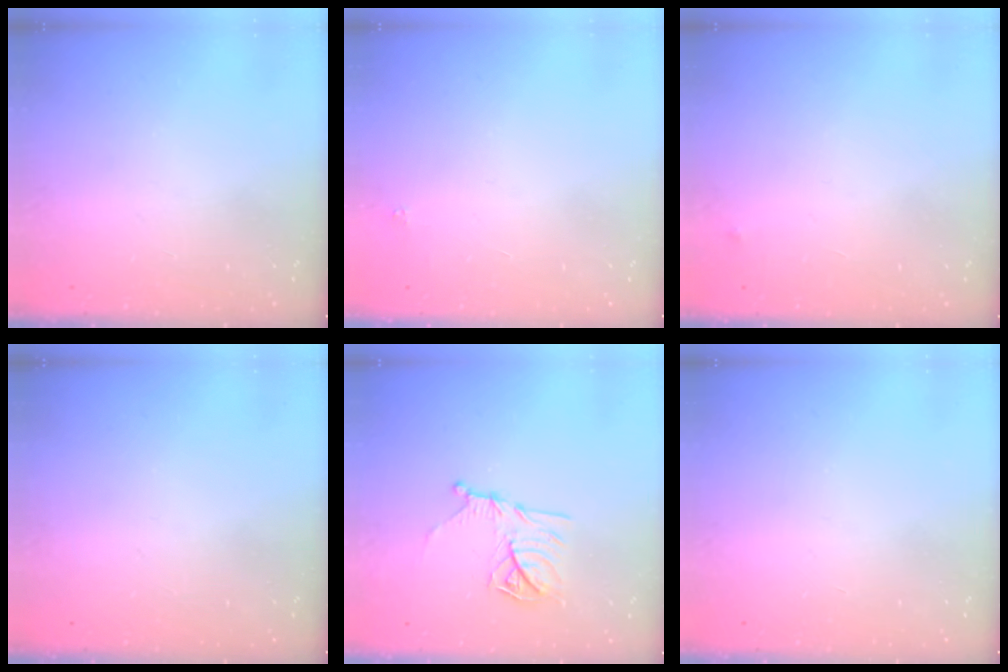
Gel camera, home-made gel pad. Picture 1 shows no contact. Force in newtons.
{"total": 1.8, "press": 1.7, "slide": 0.1}
{"total": 2.5, "press": 2.4, "slide": 0.4}
{"total": 0.0}
{"total": 11.7, "press": 11.7, "slide": 0.4}
{"total": 0.0}